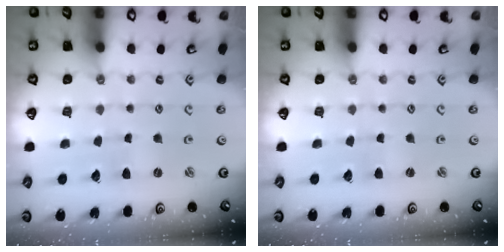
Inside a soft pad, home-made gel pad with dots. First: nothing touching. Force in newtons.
{"total": 1.3, "press": 1.3, "slide": 0.2}